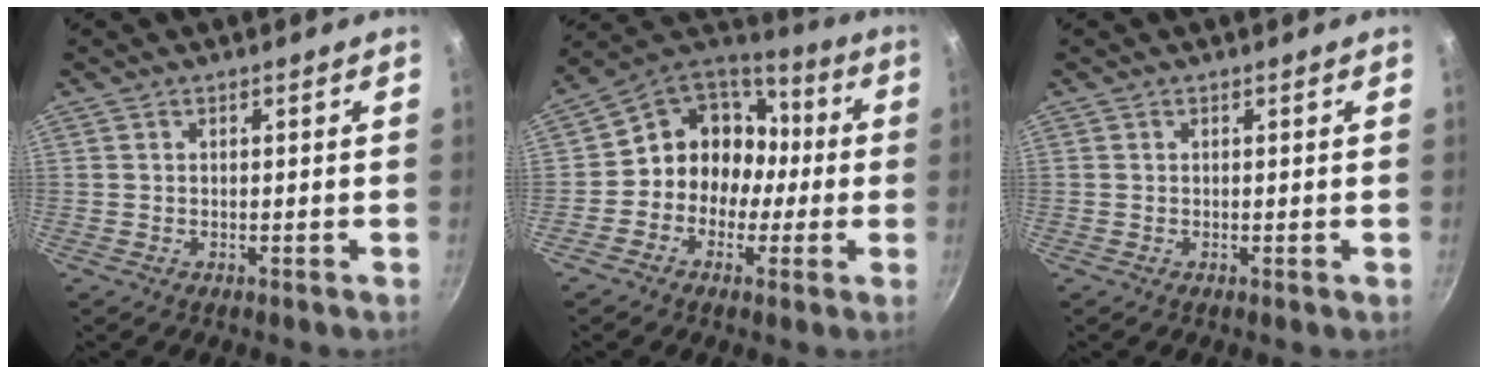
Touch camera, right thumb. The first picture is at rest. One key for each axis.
{"total": 13.9, "fx": -0.9, "fy": 12.1, "fz": 6.7, "tx": -0.051, "ty": 0.053, "tz": -0.031}
{"total": 0.0}